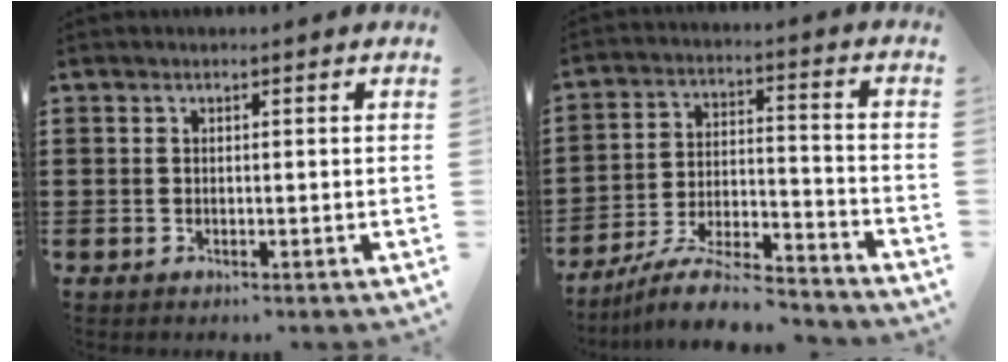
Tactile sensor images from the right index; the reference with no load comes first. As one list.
[{"total": 9.2, "force": [-8.1, 1.2, 4.1], "torque": [-0.078, 0.012, -0.159]}]